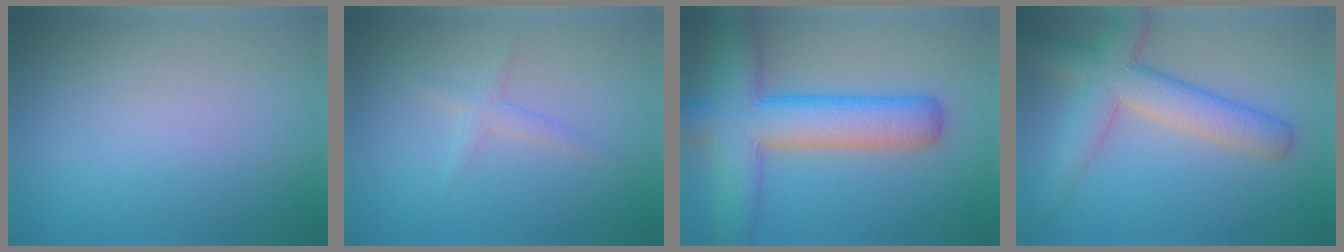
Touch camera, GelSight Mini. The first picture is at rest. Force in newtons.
{"total": 1.3, "press": 1.3, "slide": 0.1}
{"total": 9.8, "press": 9.8, "slide": 0.3}
{"total": 6.1, "press": 6.1, "slide": 0.3}